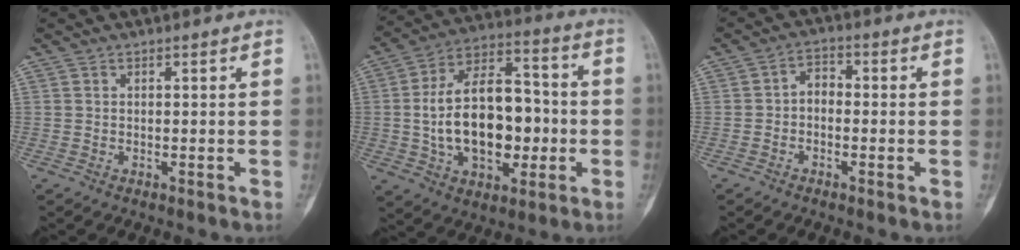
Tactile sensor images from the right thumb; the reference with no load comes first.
{"total": 21.7, "force": [-2.8, 13.0, 17.1], "torque": [-0.258, 0.037, -0.040]}
{"total": 3.3, "force": [-0.7, 2.3, 2.3], "torque": [-0.023, 0.017, -0.026]}